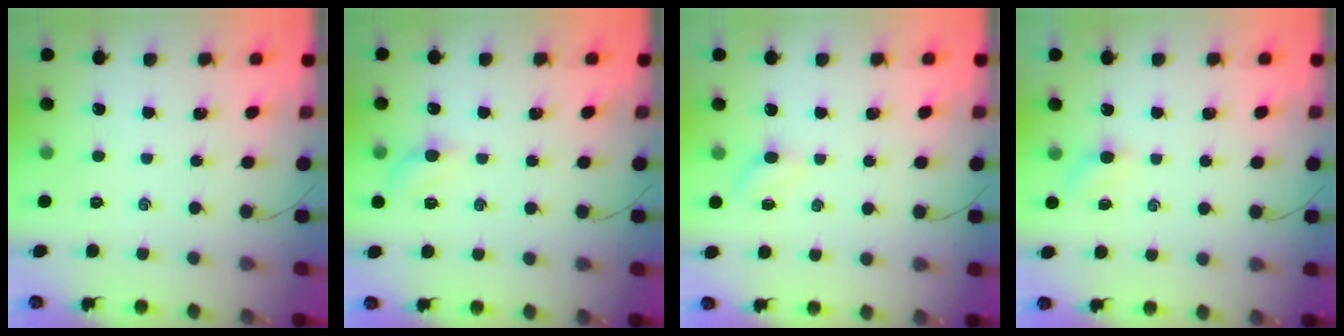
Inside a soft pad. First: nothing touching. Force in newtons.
{"total": 4.5, "press": 4.3, "slide": 1.1}
{"total": 2.1, "press": 2.0, "slide": 0.7}
{"total": 3.3, "press": 3.1, "slide": 0.9}